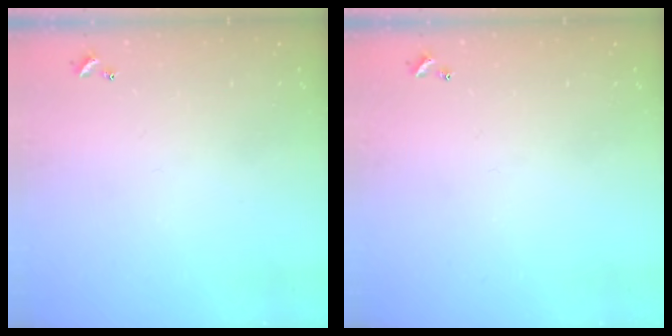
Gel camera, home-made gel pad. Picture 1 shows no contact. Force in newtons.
{"total": 0.0}